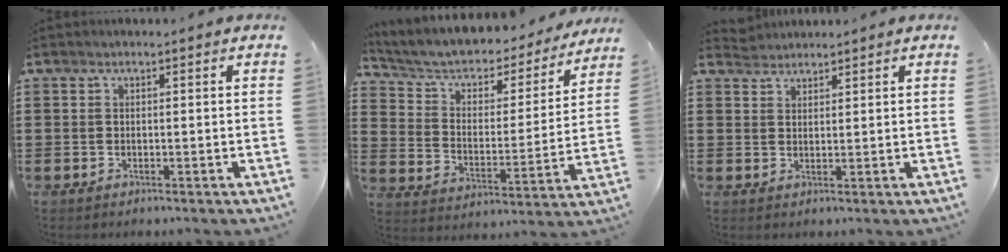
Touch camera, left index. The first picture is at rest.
{"total": 4.6, "force": [3.4, 2.7, 1.7], "torque": [-0.057, -0.027, 0.049]}
{"total": 2.0, "force": [1.9, 0.4, -0.3], "torque": [-0.001, 0.004, 0.039]}